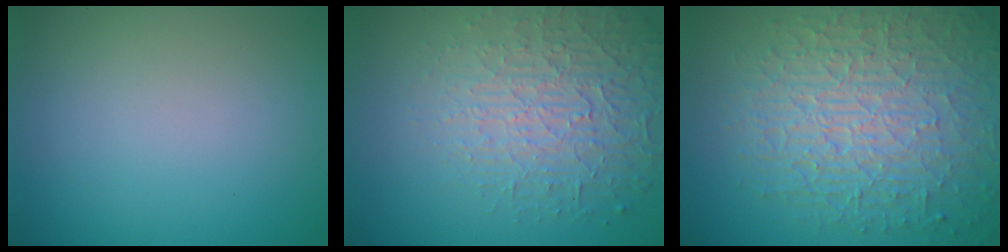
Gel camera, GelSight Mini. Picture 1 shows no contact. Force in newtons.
{"total": 5.1, "press": 4.3, "slide": 2.6}
{"total": 10.0, "press": 6.5, "slide": 7.6}